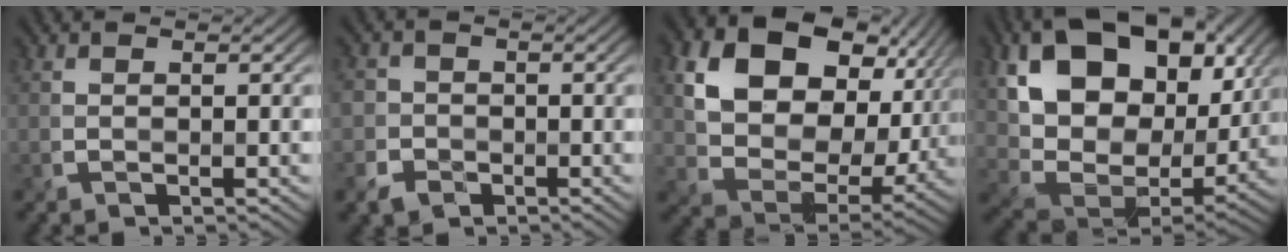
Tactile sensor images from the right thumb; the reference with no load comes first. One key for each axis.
{"total": 4.3, "fx": -2.0, "fy": 3.8, "fz": 0.4, "tx": -0.008, "ty": -0.003, "tz": -0.066}
{"total": 16.4, "fx": 5.4, "fy": 11.7, "fz": 10.2, "tx": -0.206, "ty": 0.008, "tz": 0.114}
{"total": 18.5, "fx": 7.5, "fy": 12.1, "fz": 11.9, "tx": -0.232, "ty": 0.016, "tz": 0.132}